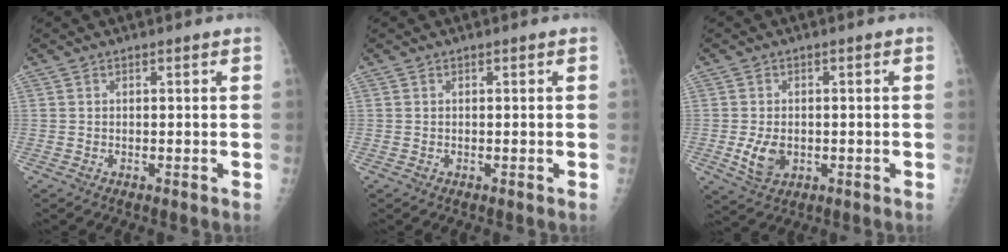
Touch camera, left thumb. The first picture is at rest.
{"total": 0.0}
{"total": 5.3, "force": [-1.1, 3.7, 3.7], "torque": [-0.060, -0.005, -0.012]}